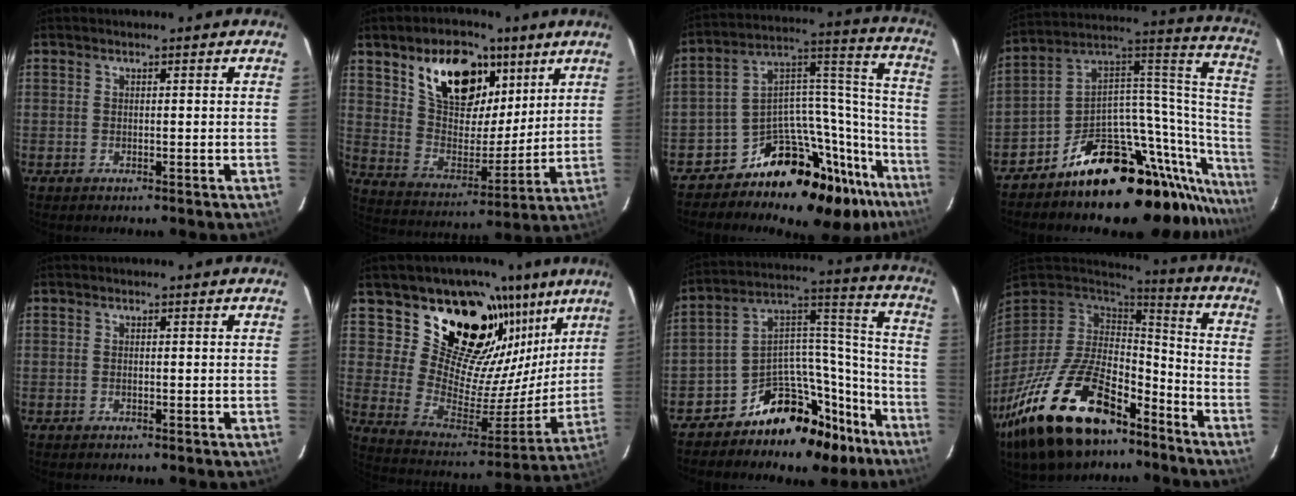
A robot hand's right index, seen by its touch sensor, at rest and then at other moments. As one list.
[{"total": 18.7, "force": [10.0, 10.5, 11.9], "torque": [-0.208, 0.024, 0.185]}, {"total": 24.1, "force": [-19.1, 11.1, 9.7], "torque": [-0.091, 0.092, -0.281]}, {"total": 29.1, "force": [-20.8, 12.0, 16.5], "torque": [-0.171, 0.067, -0.325]}, {"total": 0.5, "force": [-0.1, 0.3, 0.4], "torque": [-0.008, 0.001, -0.002]}, {"total": 26.2, "force": [16.5, 16.1, 12.4], "torque": [-0.214, -0.037, 0.291]}, {"total": 17.8, "force": [-13.5, 9.7, 6.4], "torque": [-0.094, 0.093, -0.192]}, {"total": 27.8, "force": [-17.3, 13.2, 17.2], "torque": [-0.345, -0.023, -0.276]}]